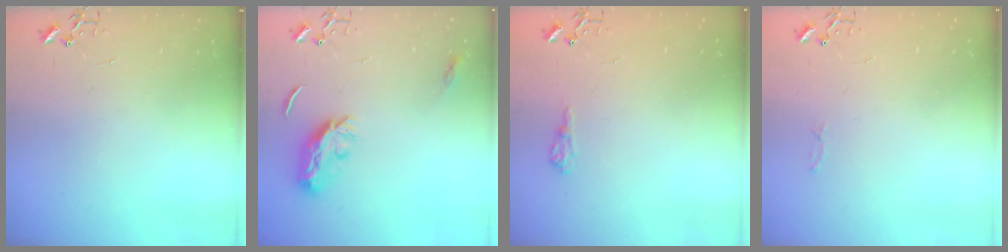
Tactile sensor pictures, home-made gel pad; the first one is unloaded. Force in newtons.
{"total": 9.9, "press": 9.9, "slide": 0.3}
{"total": 7.1, "press": 7.1, "slide": 0.9}
{"total": 2.8, "press": 2.8, "slide": 0.4}